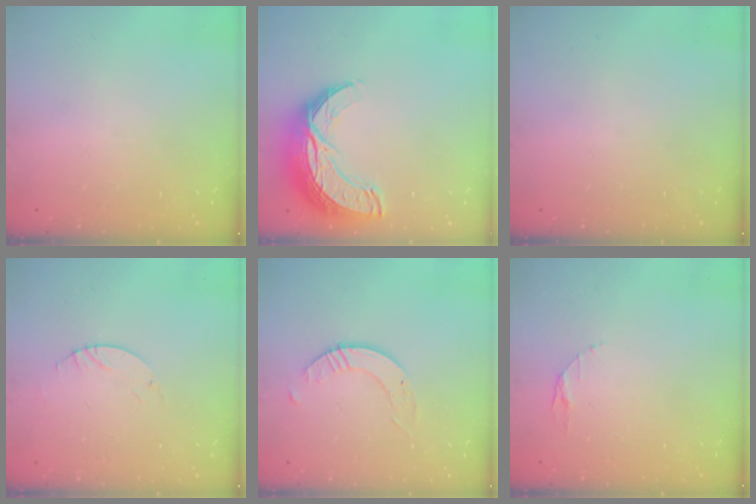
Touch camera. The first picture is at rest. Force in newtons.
{"total": 15.0, "press": 14.9, "slide": 1.0}
{"total": 0.0}
{"total": 0.9, "press": 0.8, "slide": 0.2}
{"total": 1.7, "press": 1.7, "slide": 0.2}
{"total": 3.5, "press": 3.4, "slide": 0.4}